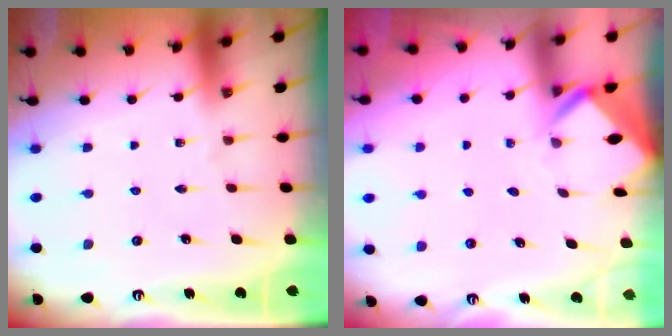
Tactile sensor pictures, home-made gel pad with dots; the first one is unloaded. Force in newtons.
{"total": 2.8, "press": 2.8, "slide": 0.2}